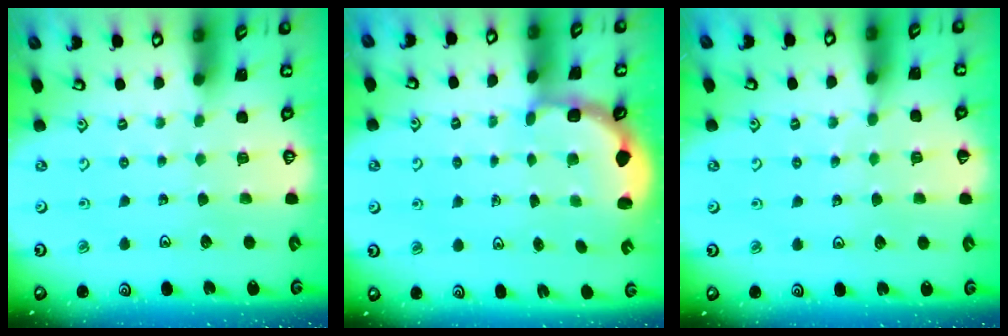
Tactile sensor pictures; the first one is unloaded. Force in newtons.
{"total": 3.0, "press": 2.6, "slide": 1.5}
{"total": 4.3, "press": 4.3, "slide": 0.2}